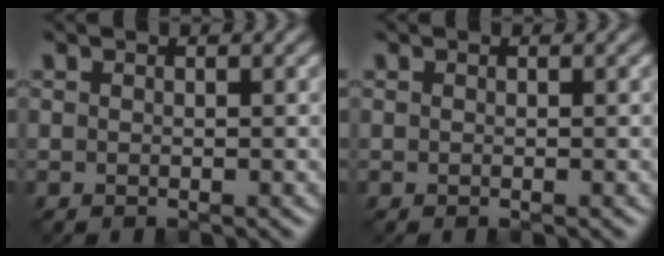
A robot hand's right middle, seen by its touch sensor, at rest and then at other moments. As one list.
[{"total": 0.0}]